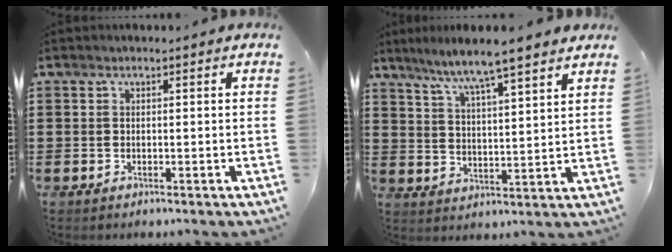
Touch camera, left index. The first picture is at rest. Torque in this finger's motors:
{"motor_torque": [0.76, -0.76, 0.56, 0.21]}